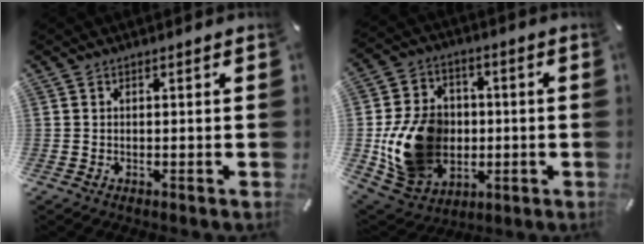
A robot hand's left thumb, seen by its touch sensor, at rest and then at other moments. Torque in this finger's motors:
{"motor_torque": [2.09, 2.92, 0.47, 0.10, 0.33]}